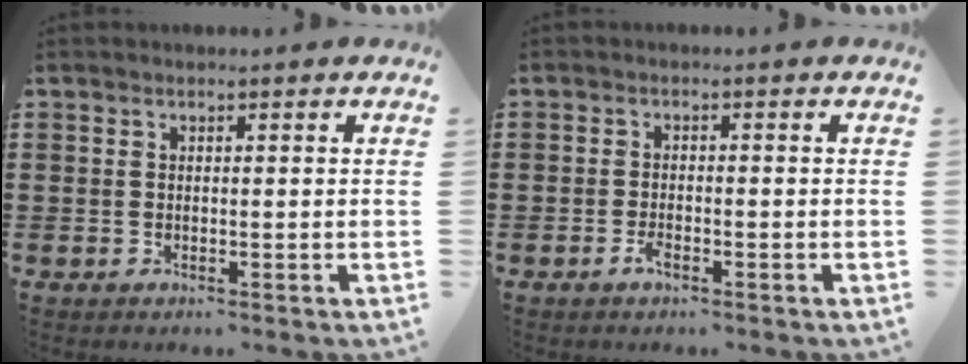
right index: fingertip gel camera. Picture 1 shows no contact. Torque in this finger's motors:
{"motor_torque": [1.09, 1.05, 0.02, 0.02]}